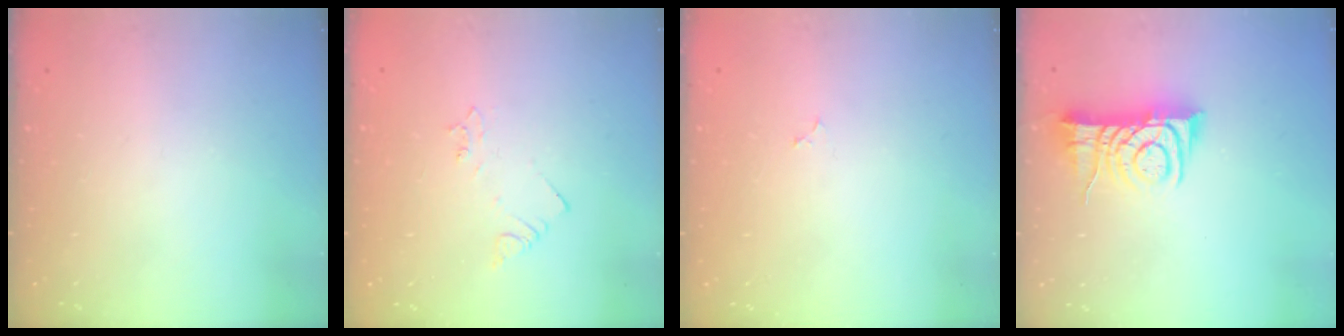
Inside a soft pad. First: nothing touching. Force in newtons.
{"total": 2.1, "press": 2.1, "slide": 0.3}
{"total": 2.3, "press": 2.3, "slide": 0.2}
{"total": 8.0, "press": 8.0, "slide": 0.7}